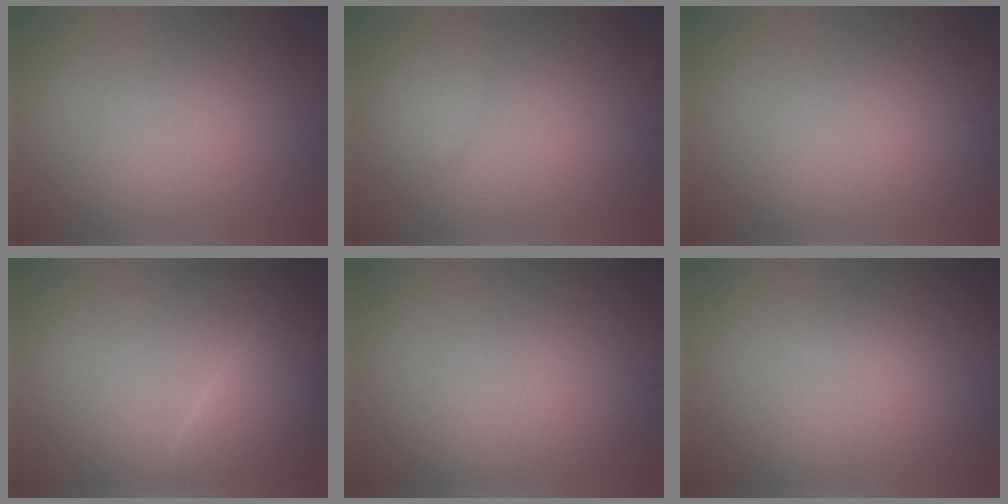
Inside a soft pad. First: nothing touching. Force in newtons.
{"total": 1.8, "press": 1.8, "slide": 0.0}
{"total": 0.0}
{"total": 4.0, "press": 4.0, "slide": 0.1}
{"total": 0.0}
{"total": 1.0, "press": 1.0, "slide": 0.1}